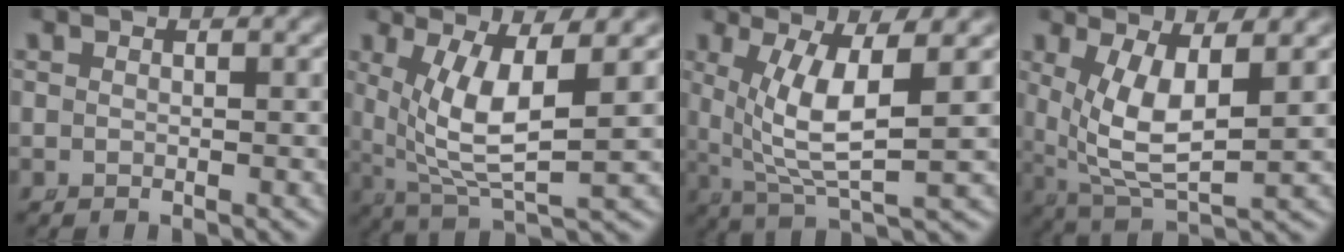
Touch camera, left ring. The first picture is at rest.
{"total": 8.0, "force": [1.0, 3.8, 6.9], "torque": [-0.136, -0.024, 0.037]}
{"total": 7.0, "force": [1.0, 2.7, 6.4], "torque": [-0.121, -0.014, 0.032]}
{"total": 7.8, "force": [1.0, 4.5, 6.4], "torque": [-0.140, -0.032, 0.037]}